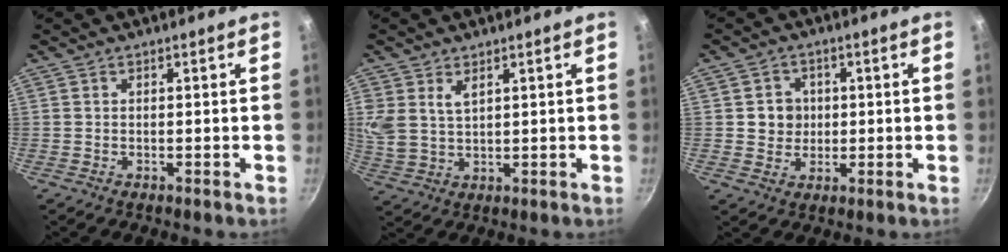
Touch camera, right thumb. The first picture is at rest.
{"total": 6.5, "force": [3.1, 3.9, 4.1], "torque": [-0.080, -0.016, 0.065]}
{"total": 4.9, "force": [0.5, 4.6, 1.6], "torque": [0.003, 0.003, 0.008]}